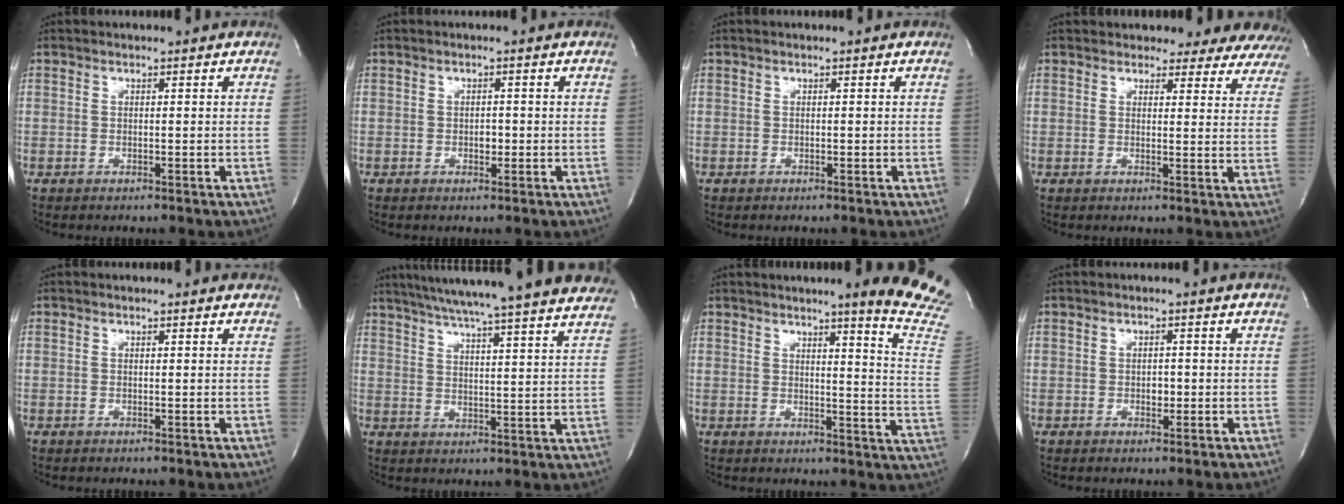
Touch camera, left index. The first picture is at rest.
{"total": 1.3, "force": [-0.3, 0.8, 0.9], "torque": [-0.015, 0.002, -0.004]}
{"total": 0.0}
{"total": 14.7, "force": [13.9, 4.5, 2.0], "torque": [0.014, -0.040, 0.125]}
{"total": 1.7, "force": [1.6, 0.5, 0.4], "torque": [-0.017, 0.008, 0.008]}
{"total": 29.3, "force": [26.2, 0.5, 13.0], "torque": [-0.214, -0.038, 0.329]}
{"total": 13.9, "force": [11.1, -2.0, 8.1], "torque": [-0.099, -0.096, 0.113]}
{"total": 1.4, "force": [-0.3, 0.9, 1.0], "torque": [-0.015, 0.002, -0.002]}